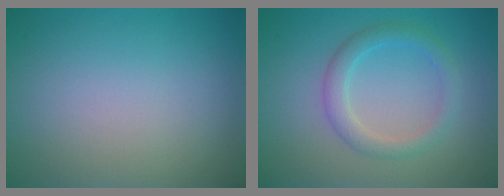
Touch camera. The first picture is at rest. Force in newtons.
{"total": 2.6, "press": 2.6, "slide": 0.1}